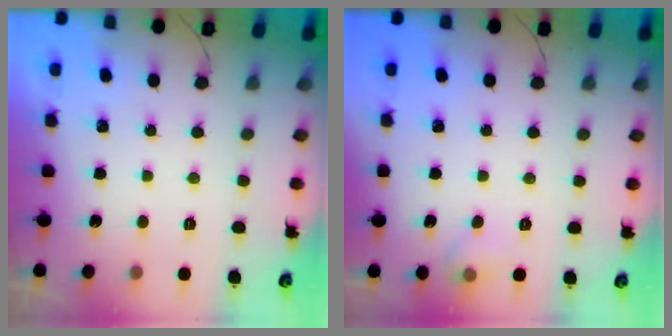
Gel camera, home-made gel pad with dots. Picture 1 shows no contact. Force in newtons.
{"total": 5.1, "press": 4.6, "slide": 2.3}